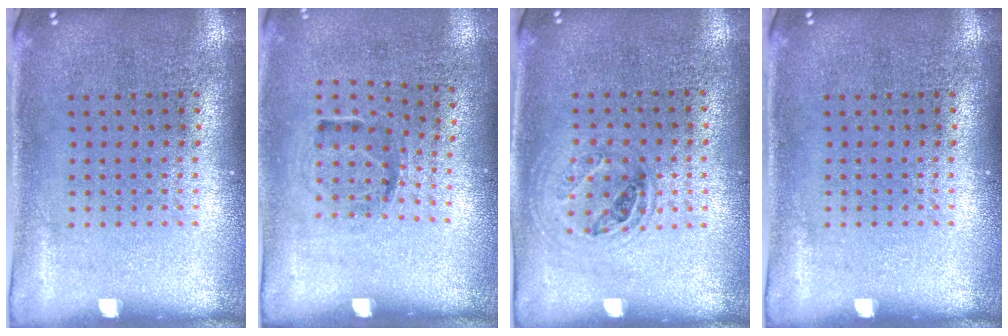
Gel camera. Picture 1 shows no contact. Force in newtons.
{"total": 1.1, "press": 0.8, "slide": 0.8}
{"total": 1.0, "press": 0.9, "slide": 0.3}
{"total": 0.0}